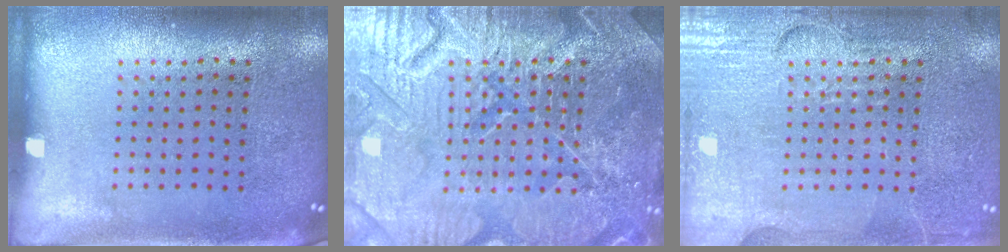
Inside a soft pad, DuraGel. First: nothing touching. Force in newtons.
{"total": 6.4, "press": 6.3, "slide": 0.7}
{"total": 4.9, "press": 4.9, "slide": 0.6}